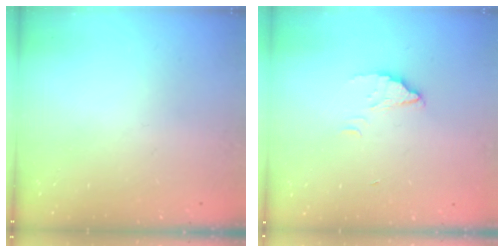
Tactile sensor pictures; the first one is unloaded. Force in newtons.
{"total": 2.2, "press": 2.2, "slide": 0.2}